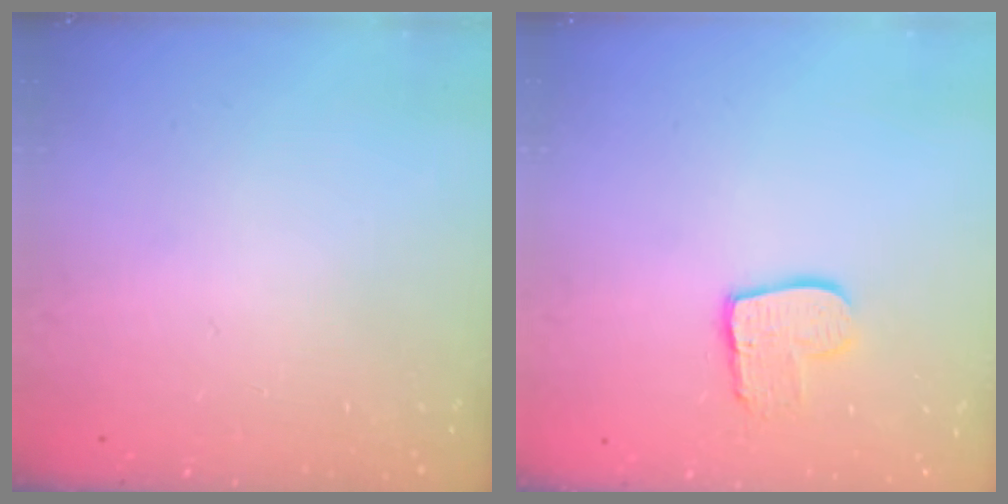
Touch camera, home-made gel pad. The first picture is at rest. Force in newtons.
{"total": 9.5, "press": 9.5, "slide": 0.7}